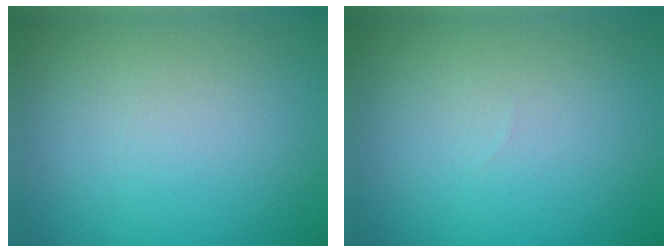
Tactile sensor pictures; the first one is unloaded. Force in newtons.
{"total": 0.0}